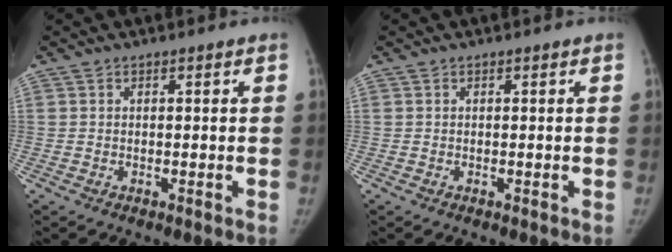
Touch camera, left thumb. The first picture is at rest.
{"total": 0.0}